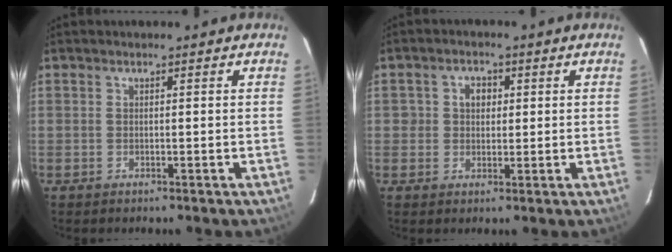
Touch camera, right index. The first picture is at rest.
{"total": 3.3, "force": [0.4, 3.0, 1.3], "torque": [-0.020, 0.011, 0.007]}